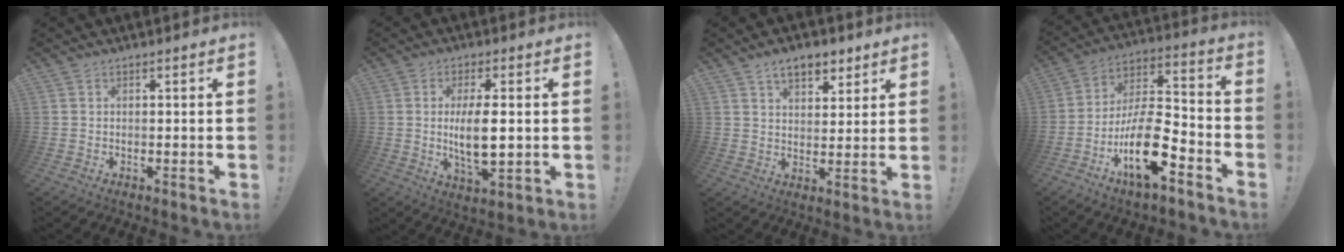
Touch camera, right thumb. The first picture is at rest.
{"total": 9.8, "force": [0.3, 3.7, 9.0], "torque": [-0.159, -0.016, -0.001]}
{"total": 8.4, "force": [5.3, 4.9, 4.3], "torque": [-0.057, -0.018, 0.096]}
{"total": 19.0, "force": [-8.7, 7.5, 15.2], "torque": [-0.279, 0.051, -0.136]}